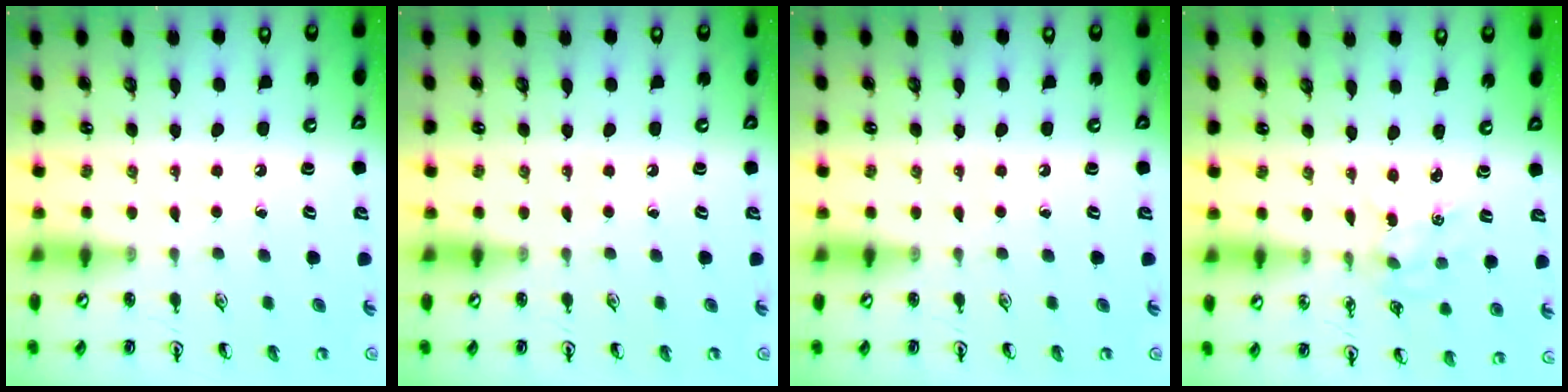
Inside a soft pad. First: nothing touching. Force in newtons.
{"total": 0.0}
{"total": 0.0}
{"total": 2.2, "press": 2.2, "slide": 0.3}